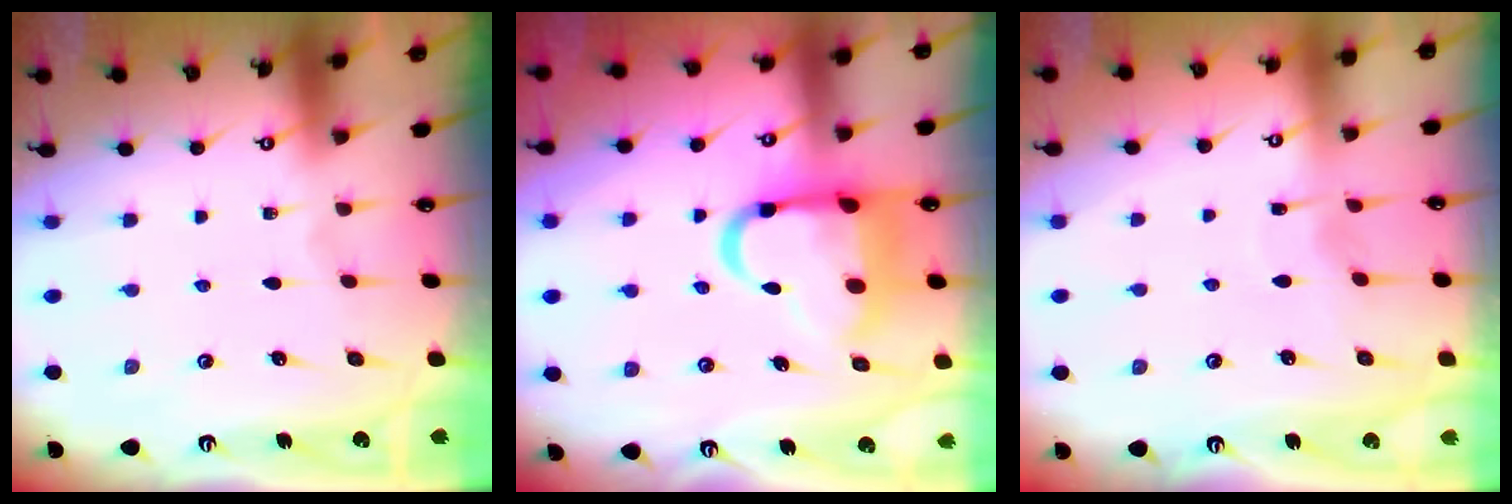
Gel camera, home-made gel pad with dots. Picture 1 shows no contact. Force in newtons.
{"total": 14.7, "press": 14.6, "slide": 1.6}
{"total": 2.3, "press": 2.3, "slide": 0.3}